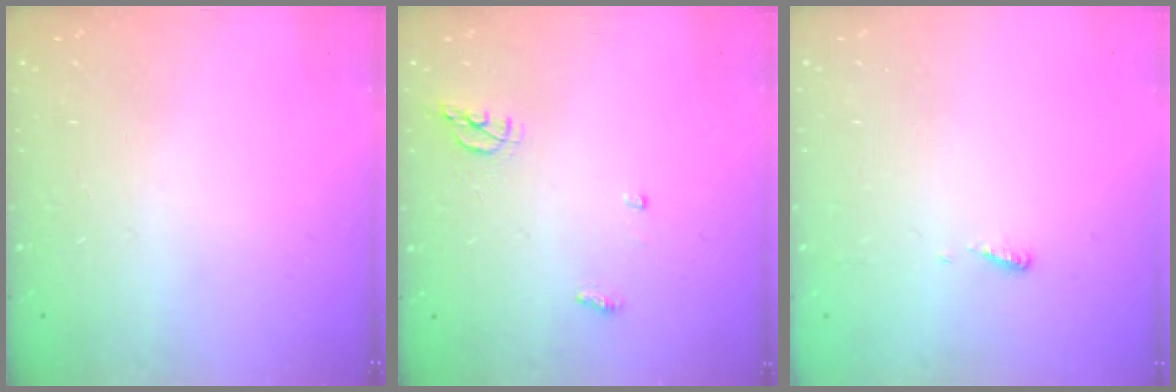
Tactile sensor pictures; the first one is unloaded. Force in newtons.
{"total": 5.6, "press": 5.6, "slide": 0.7}
{"total": 3.7, "press": 3.7, "slide": 0.4}